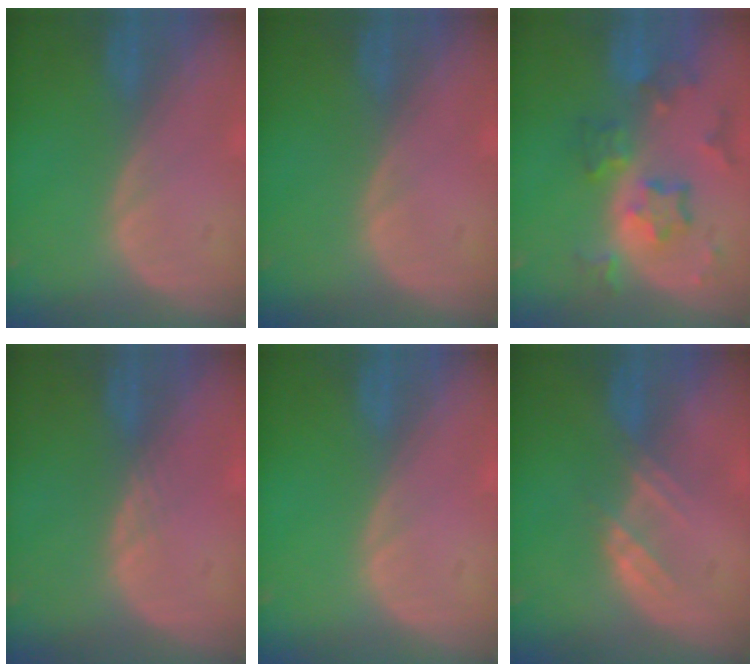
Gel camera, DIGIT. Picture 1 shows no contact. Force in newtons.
{"total": 0.0}
{"total": 8.3, "press": 7.3, "slide": 3.9}
{"total": 1.0, "press": 0.8, "slide": 0.5}
{"total": 0.0}
{"total": 3.0, "press": 2.9, "slide": 0.7}